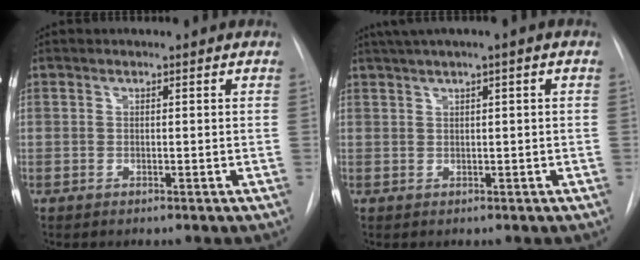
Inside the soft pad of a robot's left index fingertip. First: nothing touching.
{"total": 4.6, "force": [2.5, -0.3, 3.8], "torque": [-0.073, 0.021, 0.046]}